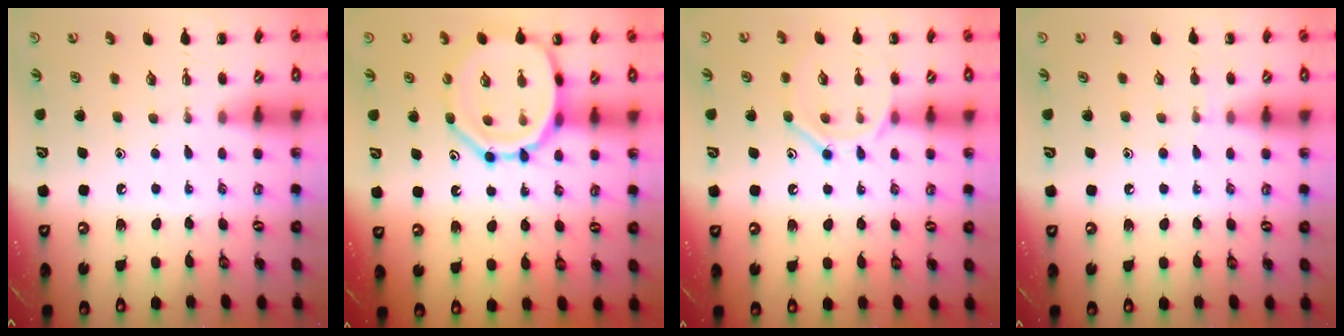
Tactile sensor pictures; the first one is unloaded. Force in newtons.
{"total": 15.5, "press": 15.2, "slide": 2.8}
{"total": 11.9, "press": 11.9, "slide": 0.6}
{"total": 6.6, "press": 6.3, "slide": 2.0}